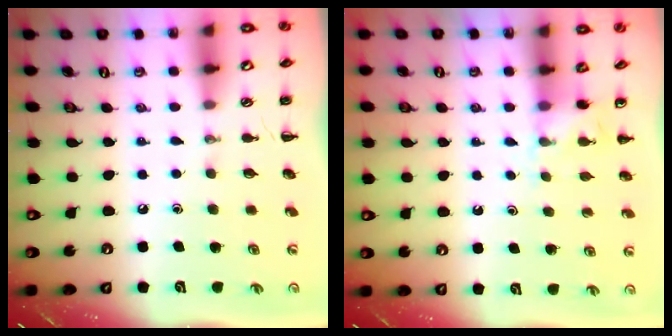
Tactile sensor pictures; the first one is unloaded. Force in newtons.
{"total": 5.8, "press": 5.6, "slide": 1.4}